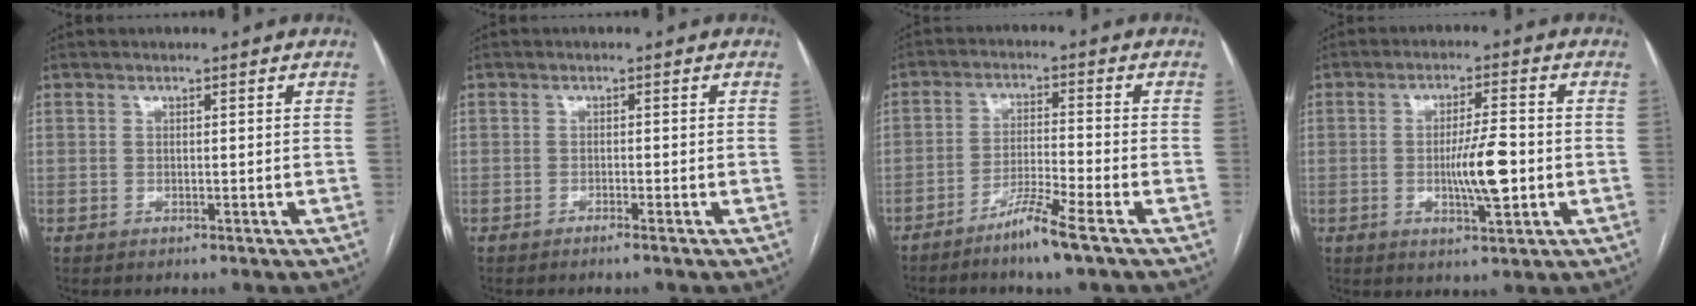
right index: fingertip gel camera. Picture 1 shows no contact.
{"total": 0.9, "force": [-0.7, -0.2, 0.5], "torque": [-0.009, 0.001, -0.014]}
{"total": 6.1, "force": [-4.3, -0.7, 4.3], "torque": [-0.079, -0.014, -0.088]}
{"total": 7.2, "force": [-1.2, 1.0, 7.0], "torque": [-0.121, -0.005, -0.020]}